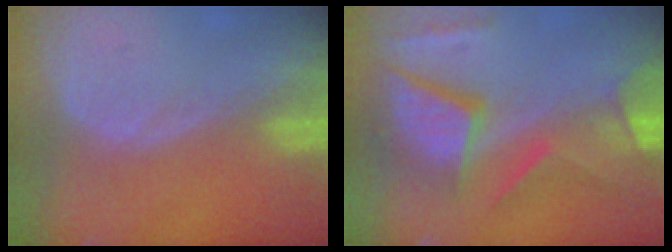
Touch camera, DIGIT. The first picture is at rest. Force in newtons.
{"total": 12.0, "press": 9.8, "slide": 6.9}